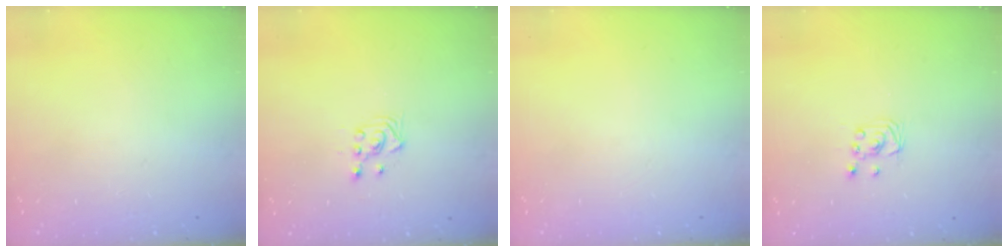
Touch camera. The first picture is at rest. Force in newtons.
{"total": 3.4, "press": 3.3, "slide": 0.9}
{"total": 0.0}
{"total": 2.3, "press": 2.2, "slide": 0.3}